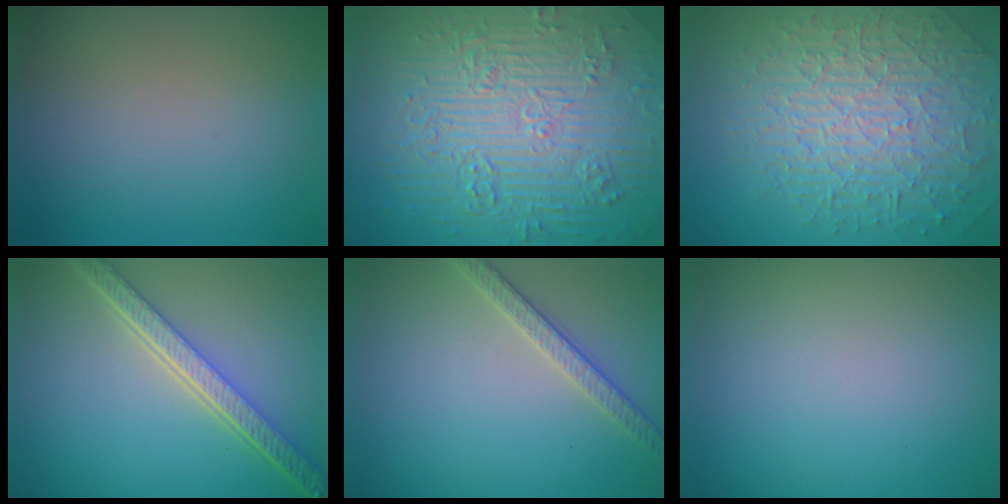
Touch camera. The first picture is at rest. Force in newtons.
{"total": 11.3, "press": 7.5, "slide": 8.4}
{"total": 10.0, "press": 6.5, "slide": 7.7}
{"total": 5.6, "press": 4.2, "slide": 3.6}
{"total": 2.7, "press": 2.6, "slide": 0.6}
{"total": 0.0}